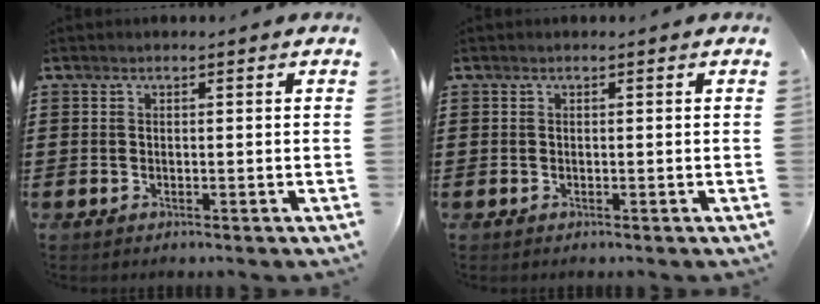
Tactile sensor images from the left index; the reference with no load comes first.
{"total": 0.0}